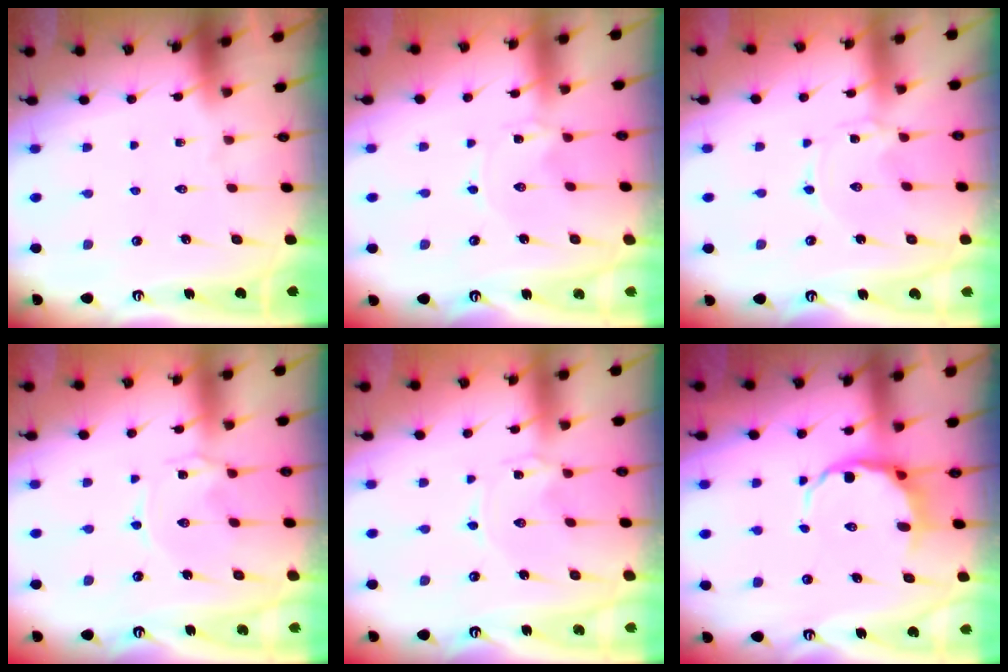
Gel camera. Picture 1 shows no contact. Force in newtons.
{"total": 0.0}
{"total": 0.0}
{"total": 1.0, "press": 1.0, "slide": 0.1}
{"total": 0.0}
{"total": 8.9, "press": 8.4, "slide": 2.8}